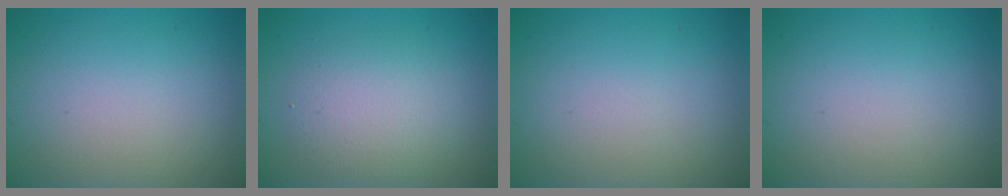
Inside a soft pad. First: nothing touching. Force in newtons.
{"total": 3.8, "press": 3.8, "slide": 0.1}
{"total": 0.0}
{"total": 0.0}